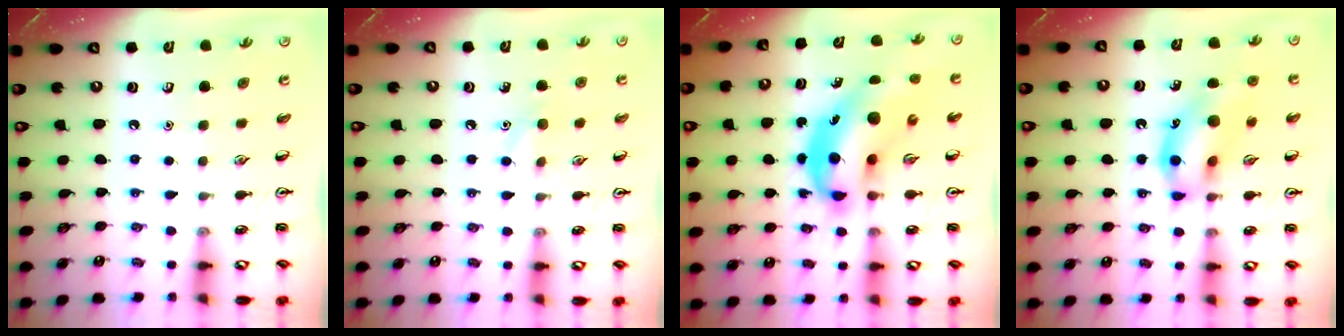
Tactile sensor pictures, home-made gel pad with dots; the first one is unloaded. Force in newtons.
{"total": 5.7, "press": 5.4, "slide": 1.7}
{"total": 10.6, "press": 10.2, "slide": 2.9}
{"total": 14.3, "press": 14.1, "slide": 2.6}